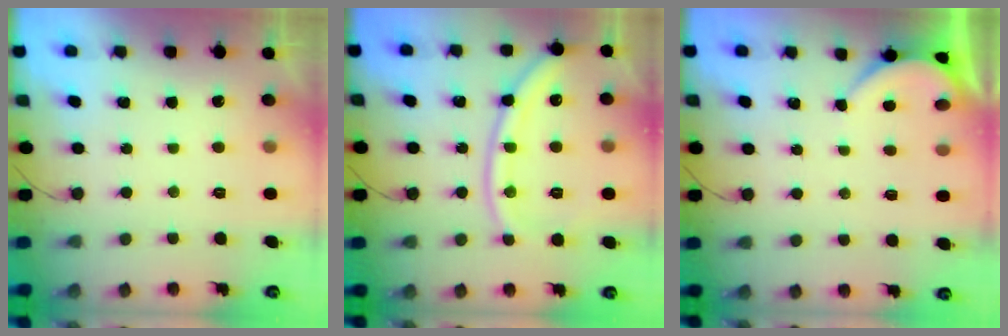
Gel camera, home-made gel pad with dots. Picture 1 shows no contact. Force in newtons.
{"total": 13.0, "press": 12.9, "slide": 1.6}
{"total": 1.6, "press": 1.5, "slide": 0.2}